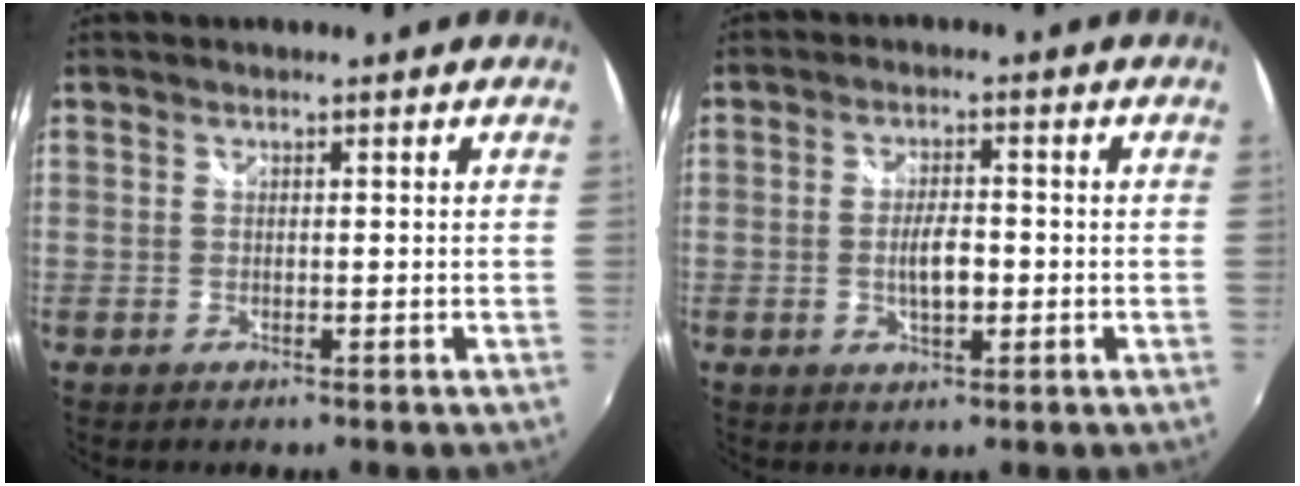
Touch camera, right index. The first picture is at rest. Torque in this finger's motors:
{"motor_torque": [0.96, 0.35, 0.43, 0.09]}